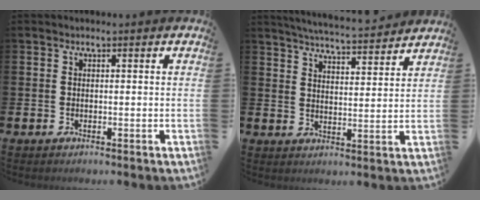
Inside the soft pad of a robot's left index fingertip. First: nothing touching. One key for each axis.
{"total": 5.6, "fx": 5.5, "fy": -0.1, "fz": 1.0, "tx": -0.029, "ty": -0.038, "tz": 0.094}